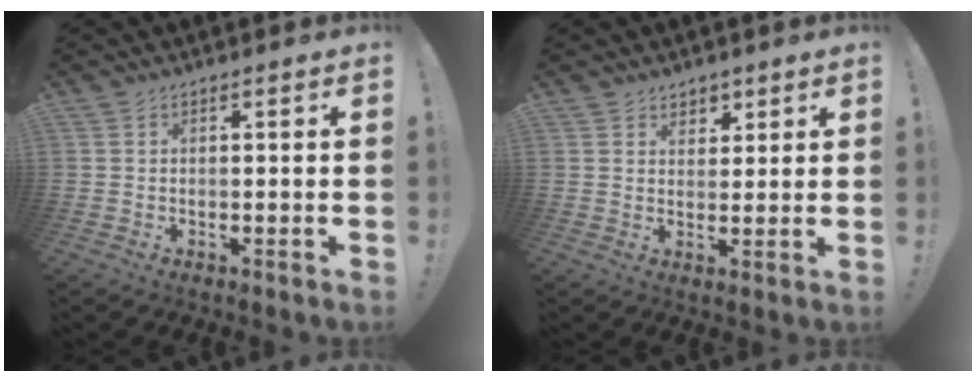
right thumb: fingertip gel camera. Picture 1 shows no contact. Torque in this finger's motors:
{"motor_torque": [-0.18, 0.30, 0.31, 0.15, 0.02]}